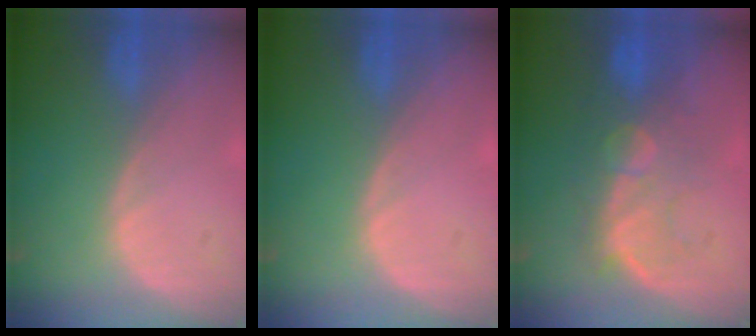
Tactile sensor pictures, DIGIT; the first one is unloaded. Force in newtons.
{"total": 0.0}
{"total": 8.8, "press": 8.2, "slide": 3.2}